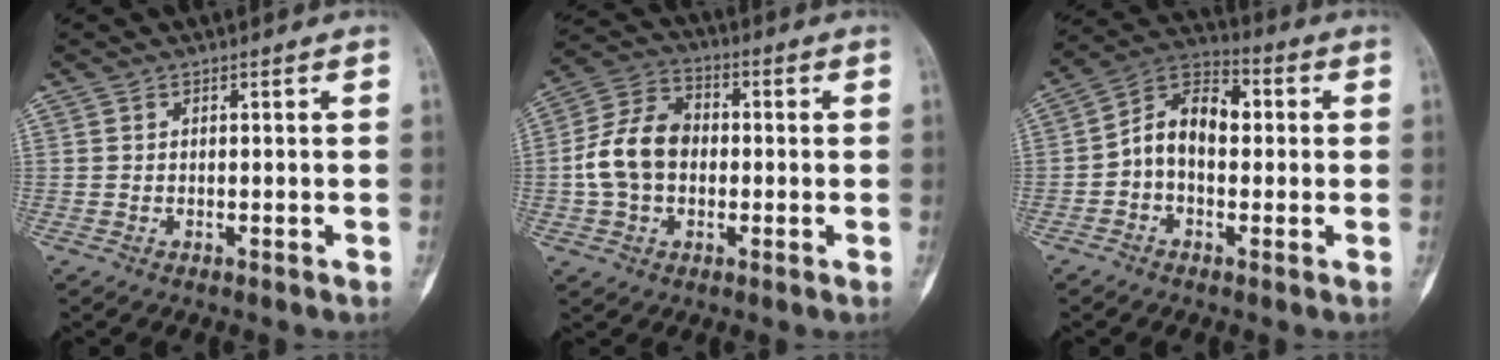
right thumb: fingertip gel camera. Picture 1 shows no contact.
{"total": 11.4, "force": [-0.7, 8.4, 7.6], "torque": [-0.137, 0.033, -0.019]}
{"total": 10.3, "force": [0.0, 6.8, 7.8], "torque": [-0.110, 0.037, -0.014]}